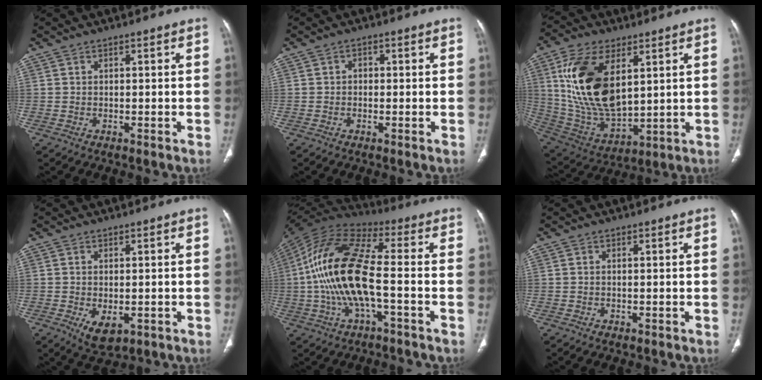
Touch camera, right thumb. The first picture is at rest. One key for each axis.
{"total": 1.4, "fx": -0.1, "fy": 1.2, "fz": 0.7, "tx": -0.003, "ty": 0.006, "tz": -0.005}
{"total": 20.6, "fx": 5.9, "fy": 11.0, "fz": 16.5, "tx": -0.303, "ty": -0.027, "tz": 0.122}
{"total": 5.1, "fx": -1.5, "fy": 2.9, "fz": 4.0, "tx": -0.064, "ty": -0.009, "tz": -0.013}
{"total": 18.5, "fx": -2.3, "fy": 6.7, "fz": 17.0, "tx": -0.353, "ty": 0.035, "tz": -0.046}
{"total": 0.0}